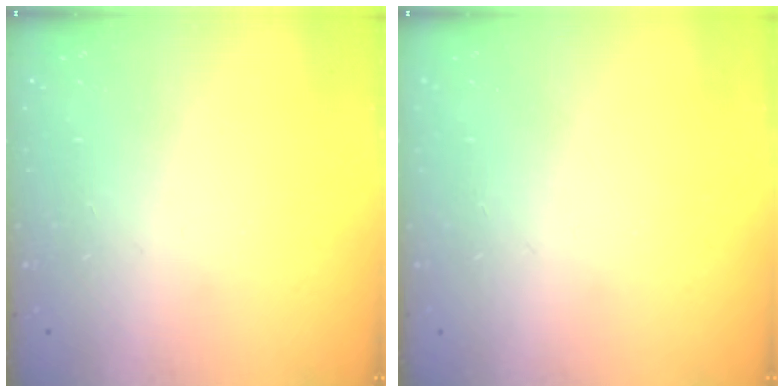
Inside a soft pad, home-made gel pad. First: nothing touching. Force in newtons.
{"total": 0.0}